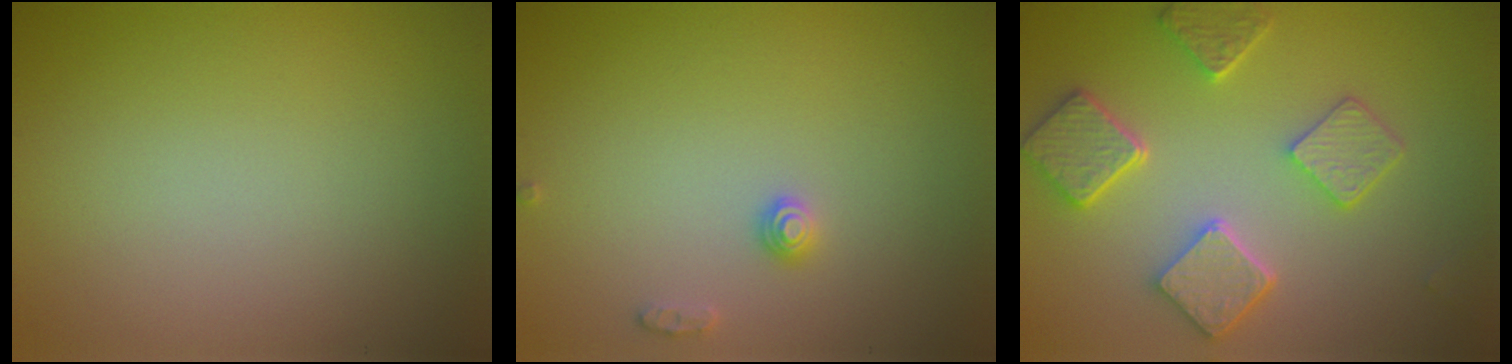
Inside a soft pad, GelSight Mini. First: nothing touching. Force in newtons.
{"total": 1.2, "press": 1.2, "slide": 0.0}
{"total": 5.4, "press": 4.5, "slide": 2.9}